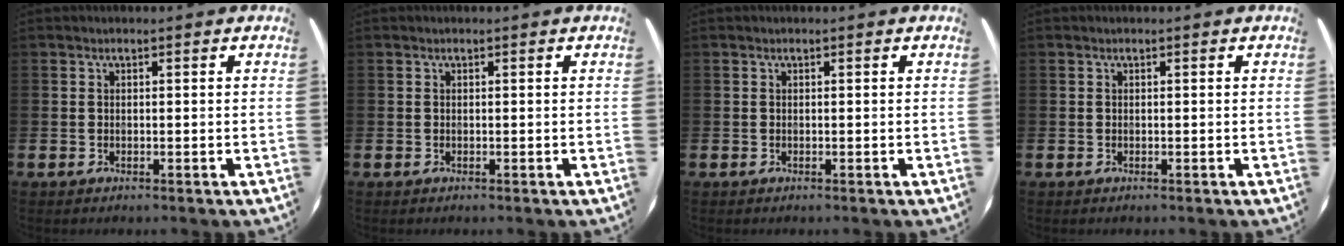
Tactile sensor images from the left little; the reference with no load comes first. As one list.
[{"total": 0.0}, {"total": 0.0}, {"total": 0.0}]